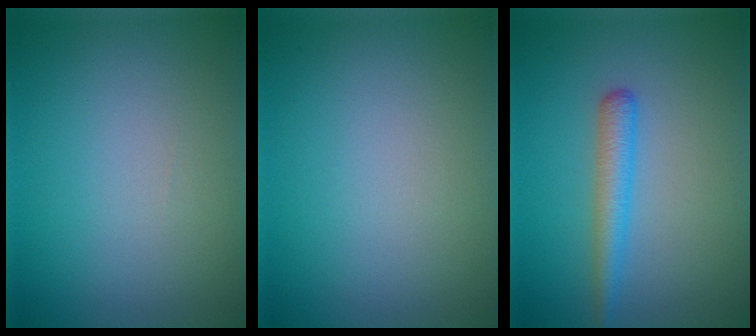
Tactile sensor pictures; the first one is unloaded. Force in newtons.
{"total": 0.0}
{"total": 2.5, "press": 2.5, "slide": 0.1}